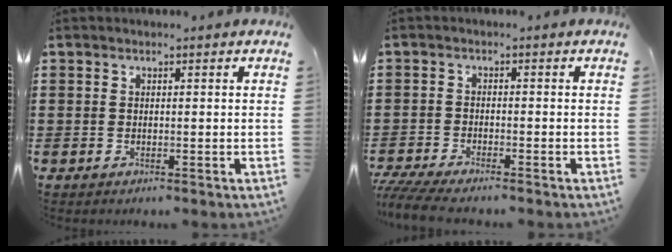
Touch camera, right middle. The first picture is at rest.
{"total": 3.6, "force": [-3.3, 0.1, 1.3], "torque": [-0.043, -0.013, -0.071]}